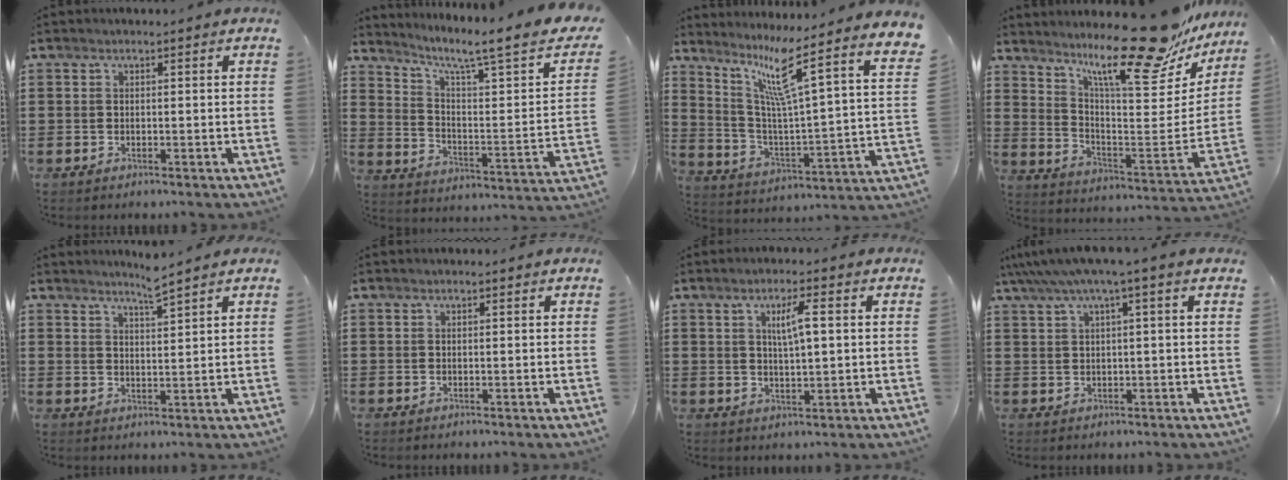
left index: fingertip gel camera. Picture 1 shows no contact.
{"total": 6.4, "force": [4.5, 0.1, 4.5], "torque": [-0.091, -0.040, 0.060]}
{"total": 9.6, "force": [6.7, -0.5, 6.9], "torque": [-0.148, -0.065, 0.093]}
{"total": 17.1, "force": [14.0, 2.8, 9.5], "torque": [-0.159, -0.094, 0.228]}
{"total": 3.5, "force": [3.2, -0.5, 1.4], "torque": [-0.034, -0.008, 0.056]}
{"total": 0.0}
{"total": 4.4, "force": [1.2, 0.8, 4.2], "torque": [-0.082, 0.006, 0.017]}
{"total": 3.7, "force": [1.8, -0.3, 3.2], "torque": [-0.067, -0.001, 0.030]}